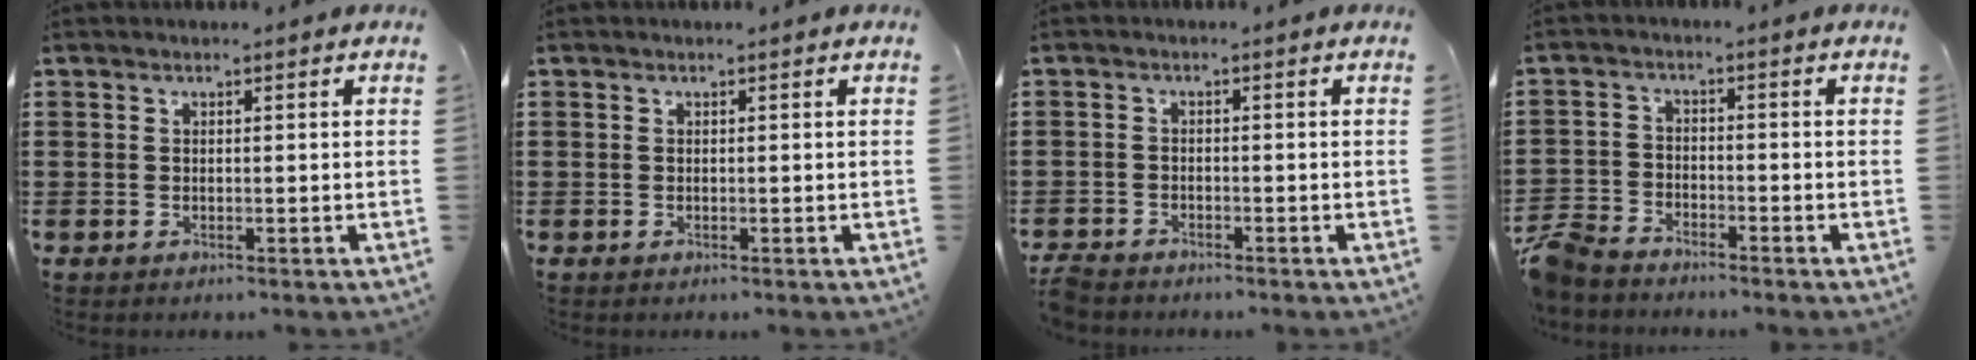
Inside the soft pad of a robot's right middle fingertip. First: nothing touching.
{"total": 0.0}
{"total": 2.3, "force": [-2.2, 0.4, 0.3], "torque": [-0.015, -0.001, -0.049]}
{"total": 4.9, "force": [-4.6, 1.3, 1.2], "torque": [-0.052, -0.003, -0.103]}